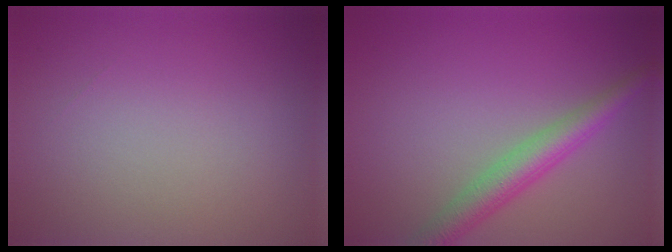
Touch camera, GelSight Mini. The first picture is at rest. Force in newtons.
{"total": 3.7, "press": 3.7, "slide": 0.1}